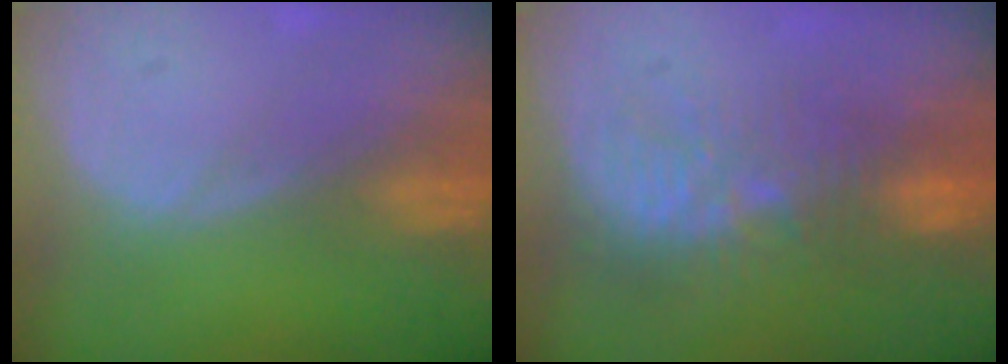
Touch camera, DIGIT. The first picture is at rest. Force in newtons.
{"total": 9.2, "press": 8.9, "slide": 2.6}